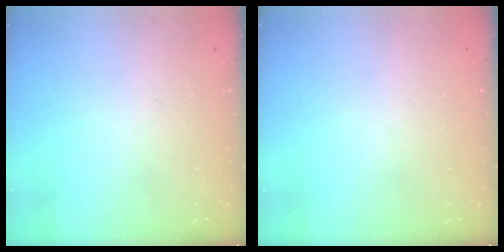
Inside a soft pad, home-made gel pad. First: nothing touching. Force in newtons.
{"total": 0.0}